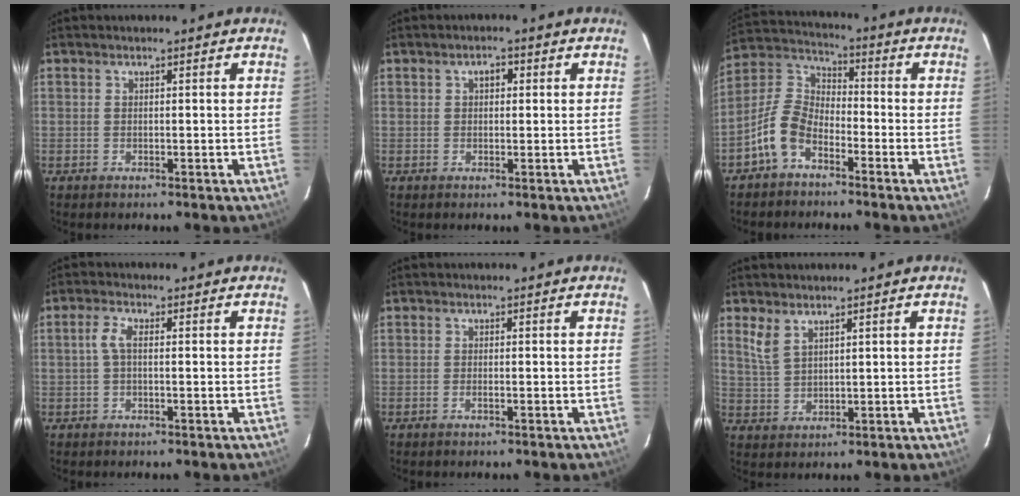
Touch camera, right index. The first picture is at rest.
{"total": 1.9, "force": [0.5, 1.4, 1.3], "torque": [-0.018, 0.009, 0.006]}
{"total": 8.8, "force": [-5.2, 5.0, 5.0], "torque": [-0.116, 0.019, -0.110]}
{"total": 2.5, "force": [0.0, 0.9, 2.3], "torque": [-0.051, 0.008, -0.001]}
{"total": 0.6, "force": [-0.4, 0.0, 0.5], "torque": [-0.009, 0.001, -0.008]}
{"total": 3.8, "force": [2.6, 1.5, 2.2], "torque": [-0.048, -0.001, 0.058]}